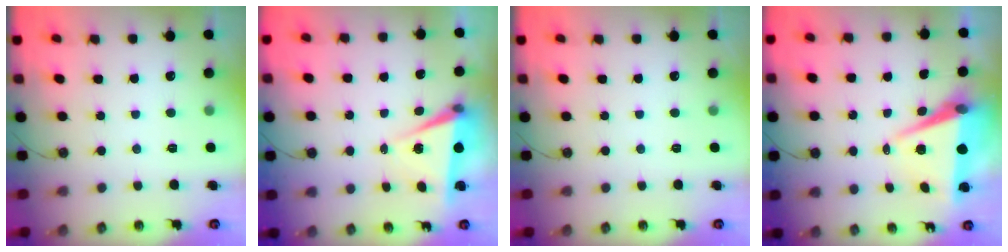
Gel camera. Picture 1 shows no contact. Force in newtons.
{"total": 6.1, "press": 4.3, "slide": 4.3}
{"total": 0.0}
{"total": 7.5, "press": 6.1, "slide": 4.3}